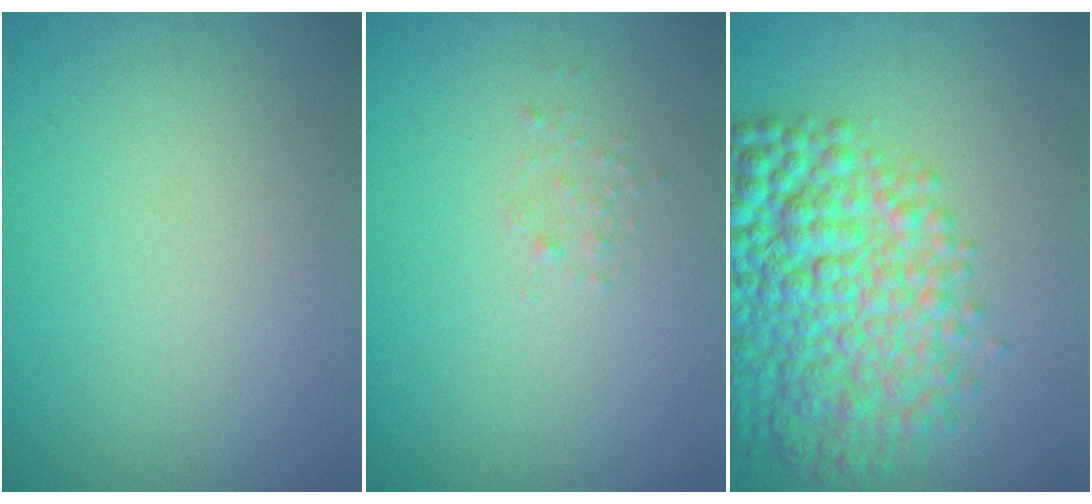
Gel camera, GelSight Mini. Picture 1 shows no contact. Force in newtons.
{"total": 0.6, "press": 0.6, "slide": 0.0}
{"total": 9.3, "press": 9.3, "slide": 0.1}